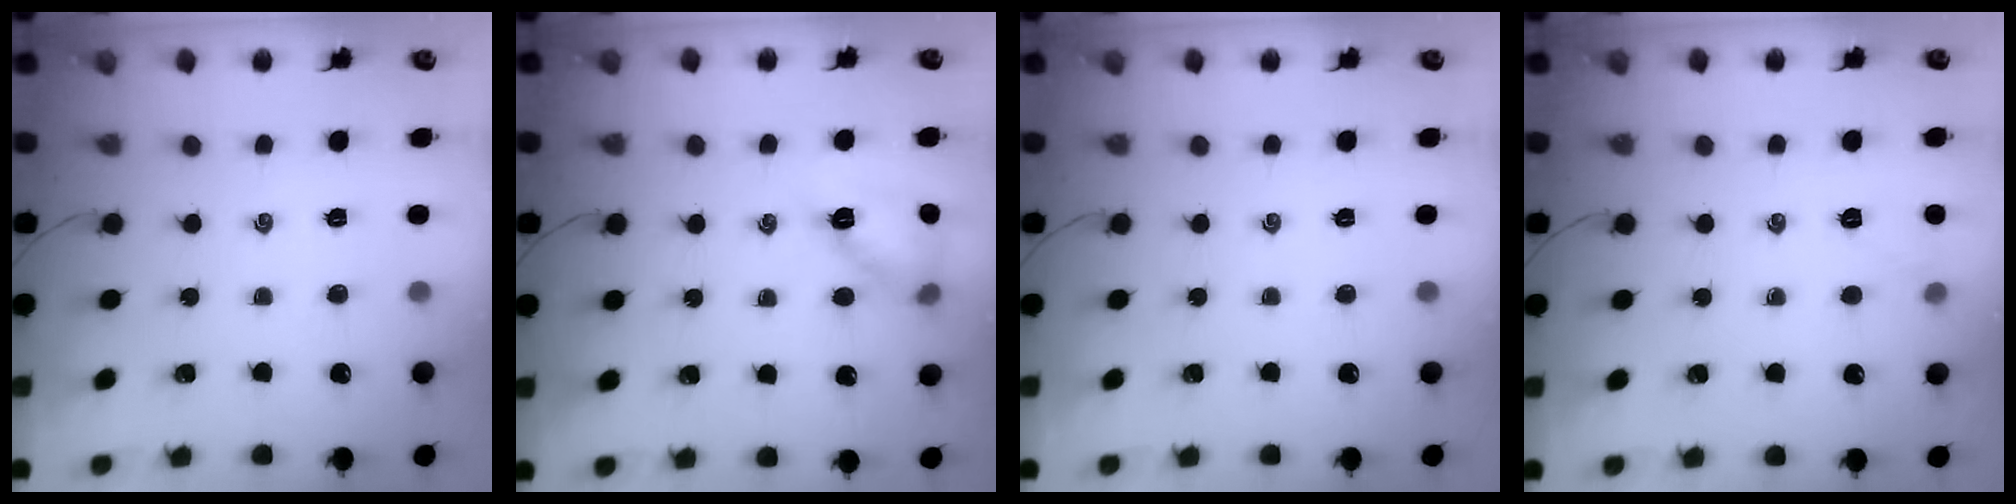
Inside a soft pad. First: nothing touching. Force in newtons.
{"total": 11.5, "press": 11.2, "slide": 2.7}
{"total": 0.0}
{"total": 4.7, "press": 4.5, "slide": 1.1}